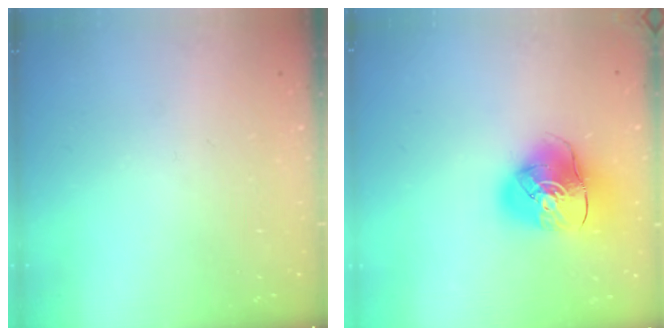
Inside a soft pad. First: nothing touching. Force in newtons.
{"total": 12.8, "press": 12.7, "slide": 2.0}